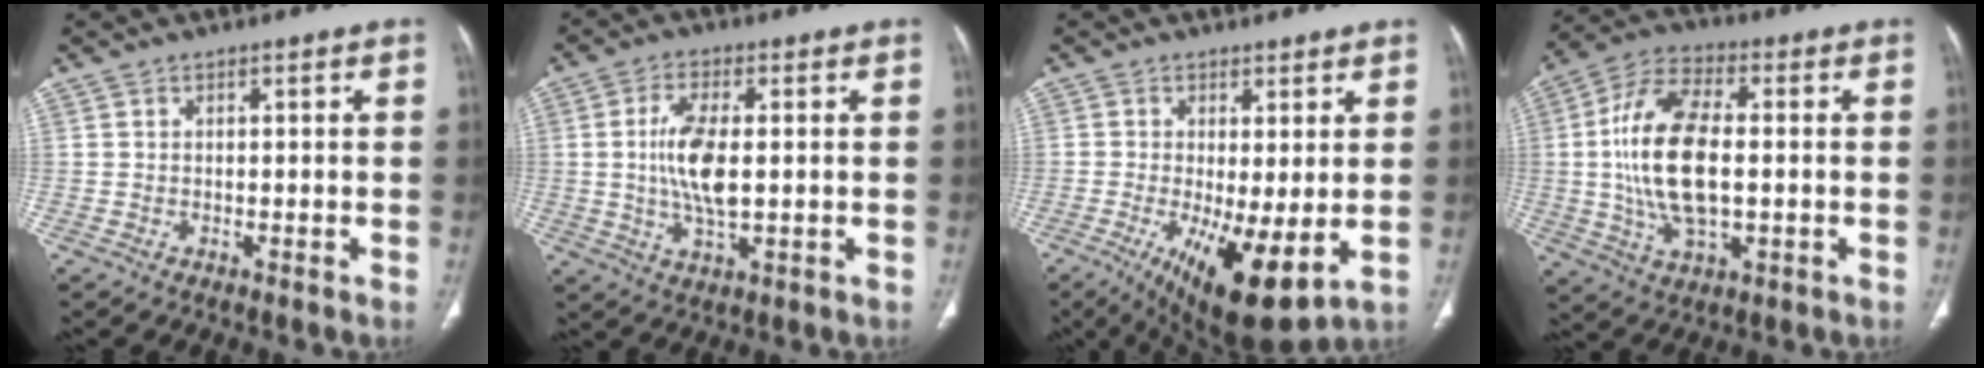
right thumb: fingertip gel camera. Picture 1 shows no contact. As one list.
[{"total": 9.2, "force": [0.3, 3.7, 8.4], "torque": [-0.176, -0.007, 0.008]}, {"total": 13.0, "force": [-2.9, 4.3, 11.9], "torque": [-0.197, -0.027, -0.033]}, {"total": 17.6, "force": [-0.1, 8.7, 15.3], "torque": [-0.301, 0.012, -0.002]}]